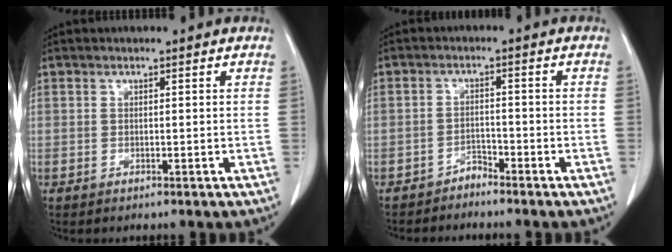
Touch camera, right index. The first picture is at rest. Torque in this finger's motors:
{"motor_torque": [-0.08, -0.04, -0.05, -0.02]}